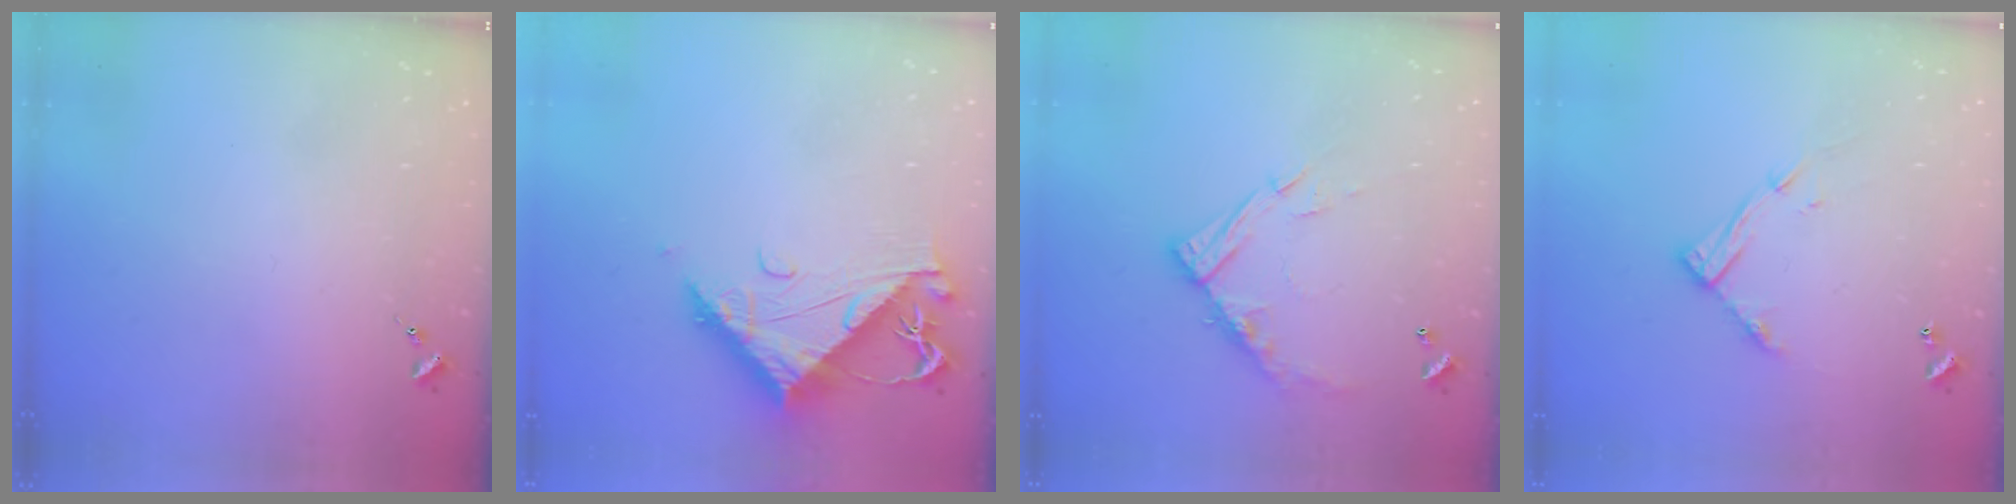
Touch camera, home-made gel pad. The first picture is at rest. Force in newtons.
{"total": 10.1, "press": 10.0, "slide": 1.0}
{"total": 13.3, "press": 13.2, "slide": 1.2}
{"total": 12.2, "press": 12.1, "slide": 0.9}